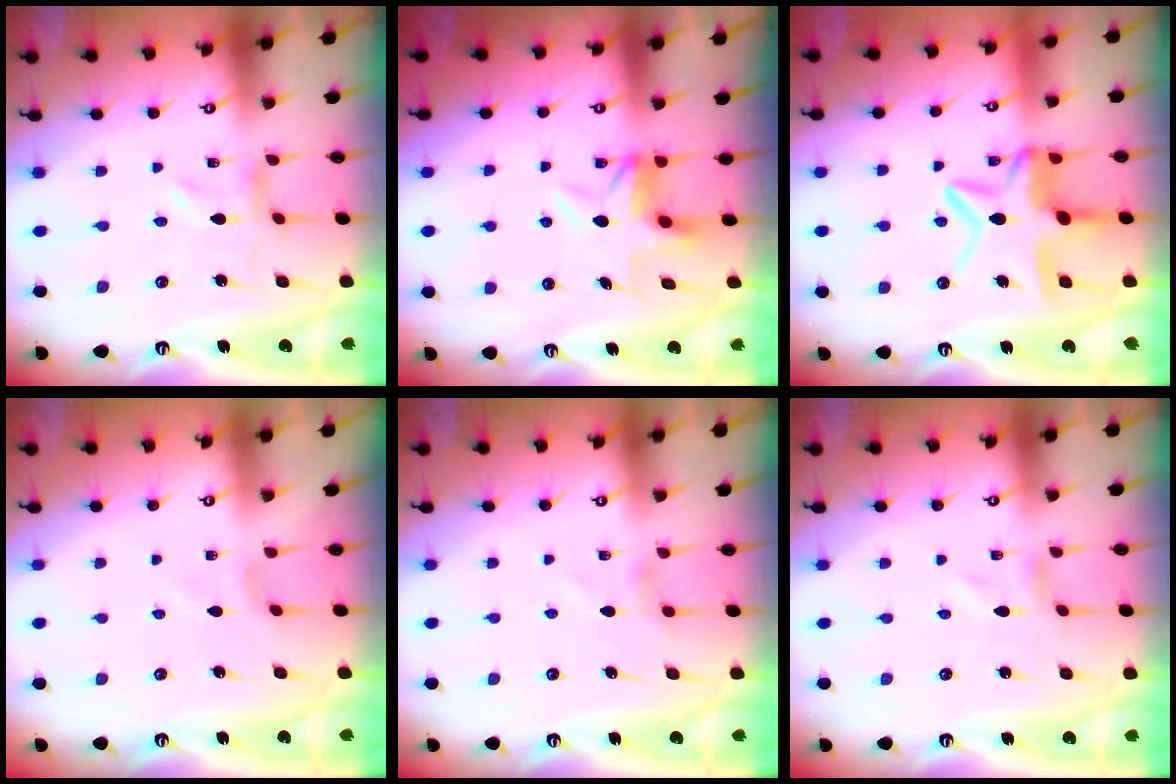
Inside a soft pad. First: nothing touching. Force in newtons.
{"total": 5.4, "press": 5.4, "slide": 0.3}
{"total": 11.5, "press": 11.4, "slide": 1.2}
{"total": 1.2, "press": 1.2, "slide": 0.3}
{"total": 2.9, "press": 2.9, "slide": 0.4}
{"total": 0.8, "press": 0.8, "slide": 0.1}